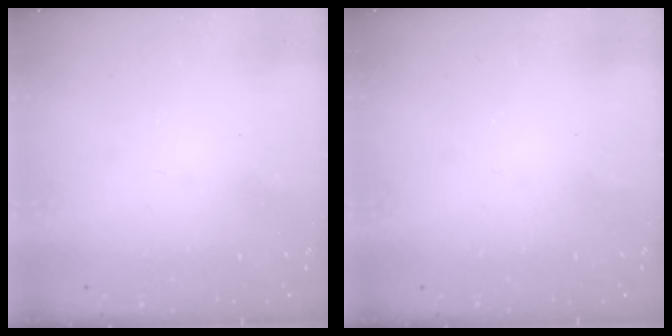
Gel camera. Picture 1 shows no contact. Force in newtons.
{"total": 0.0}